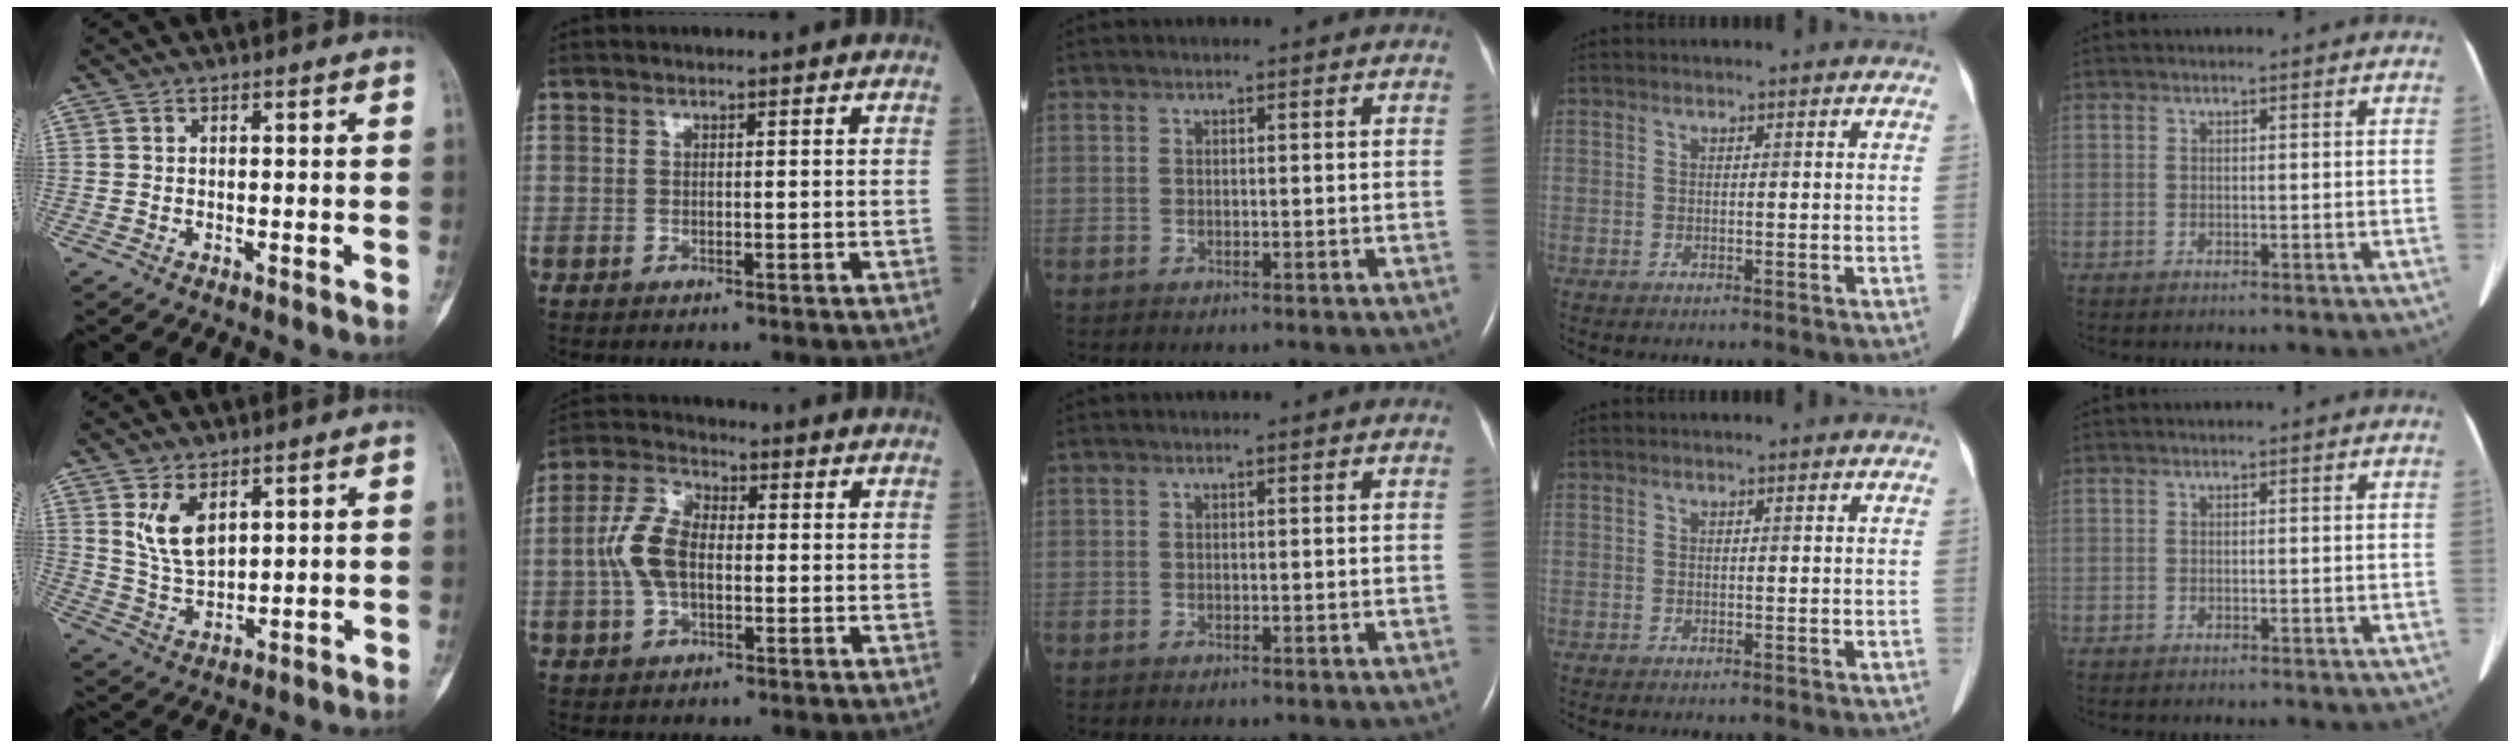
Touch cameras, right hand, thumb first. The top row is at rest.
{"thumb": {"total": 7.1, "force": [3.3, 3.8, 5.1], "torque": [-0.083, -0.023, 0.074]}, "index": {"total": 7.5, "force": [-0.5, 4.1, 6.3], "torque": [-0.147, 0.018, -0.014]}}